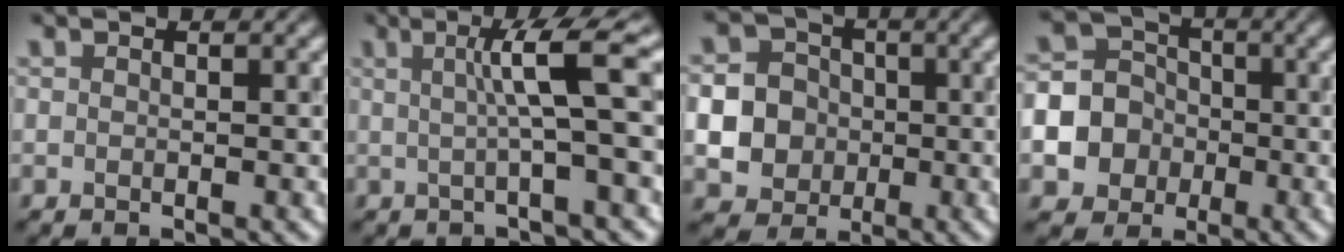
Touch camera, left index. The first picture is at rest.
{"total": 5.5, "force": [0.8, 0.4, 5.4], "torque": [-0.079, 0.016, 0.012]}
{"total": 7.5, "force": [-1.2, 7.1, 2.3], "torque": [-0.054, -0.002, -0.042]}
{"total": 10.8, "force": [-3.6, 9.9, 2.6], "torque": [-0.079, -0.026, -0.080]}